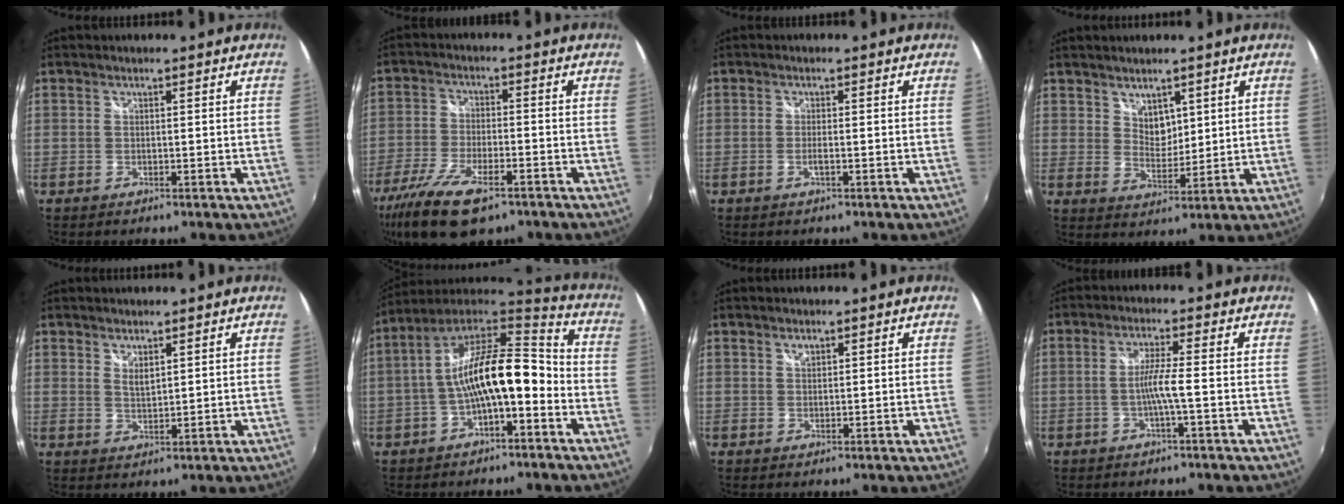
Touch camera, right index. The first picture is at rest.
{"total": 14.3, "force": [-9.4, 5.0, 9.5], "torque": [-0.216, -0.041, -0.175]}
{"total": 1.3, "force": [-0.4, 0.2, 1.2], "torque": [-0.025, -0.001, -0.008]}
{"total": 4.2, "force": [2.8, 2.7, 1.7], "torque": [-0.018, 0.000, 0.053]}
{"total": 2.5, "force": [1.8, 1.0, 1.5], "torque": [-0.025, -0.006, 0.030]}
{"total": 15.8, "force": [-4.0, 5.5, 14.2], "torque": [-0.260, 0.031, -0.074]}
{"total": 0.9, "force": [0.6, 0.5, 0.4], "torque": [-0.004, 0.002, 0.010]}
{"total": 4.0, "force": [-1.3, -0.8, 3.7], "torque": [-0.074, -0.001, -0.023]}